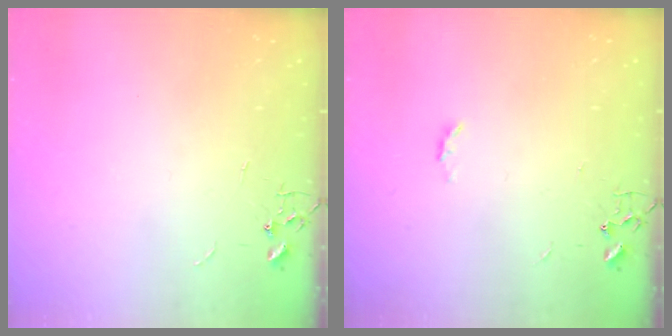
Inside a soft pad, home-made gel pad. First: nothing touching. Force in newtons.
{"total": 2.5, "press": 2.4, "slide": 0.4}